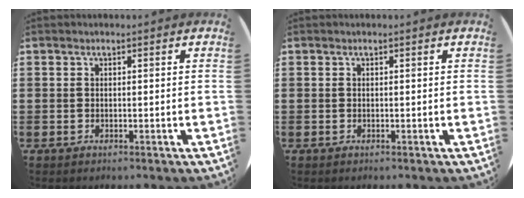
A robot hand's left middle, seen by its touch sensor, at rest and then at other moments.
{"total": 0.0}